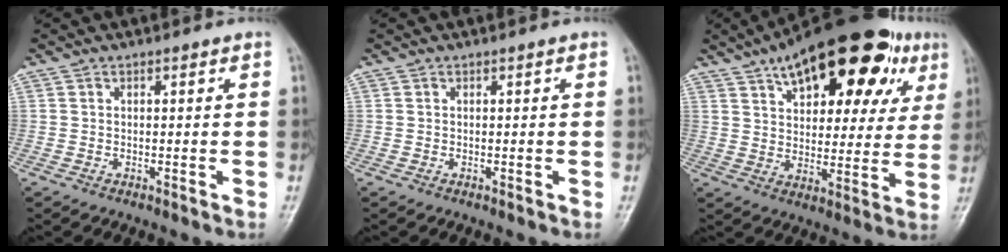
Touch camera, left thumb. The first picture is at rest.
{"total": 0.0}
{"total": 25.7, "force": [13.8, 11.6, 18.3], "torque": [-0.239, -0.002, 0.203]}